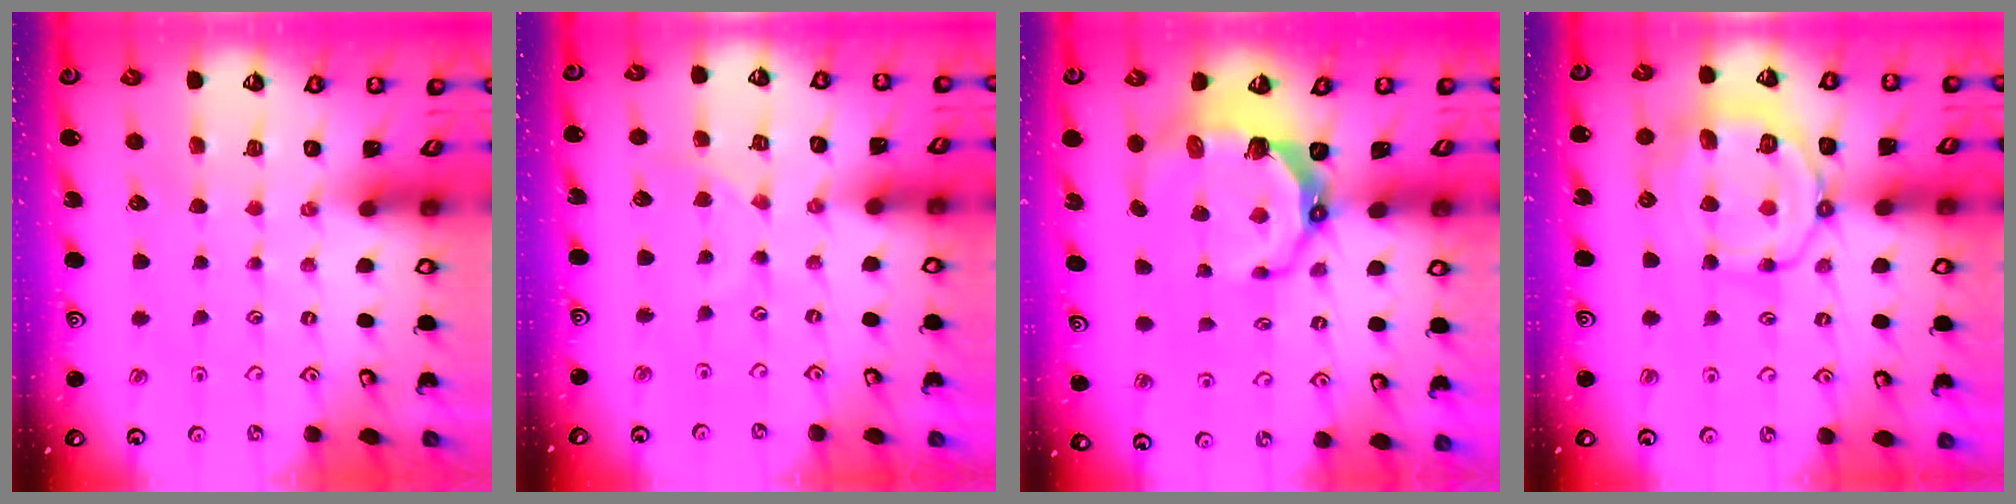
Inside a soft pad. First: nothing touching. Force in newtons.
{"total": 0.6, "press": 0.5, "slide": 0.2}
{"total": 8.9, "press": 7.4, "slide": 4.8}
{"total": 12.7, "press": 12.6, "slide": 1.4}